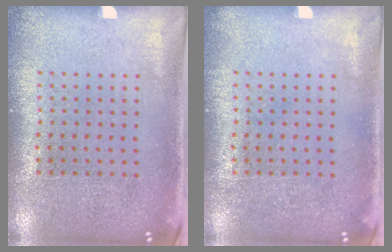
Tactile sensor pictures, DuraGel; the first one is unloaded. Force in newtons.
{"total": 0.0}